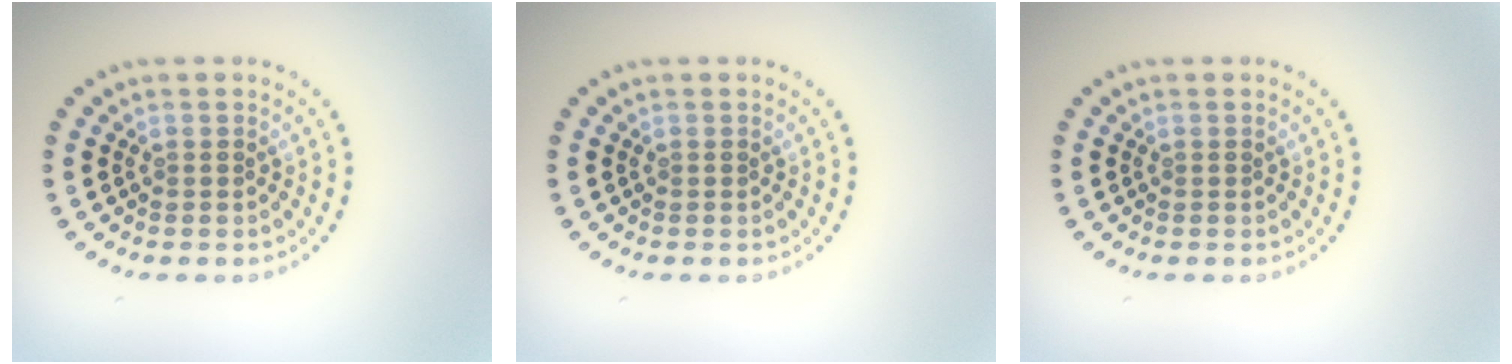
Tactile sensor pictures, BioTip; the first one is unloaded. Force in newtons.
{"total": 0.0}
{"total": 0.0}